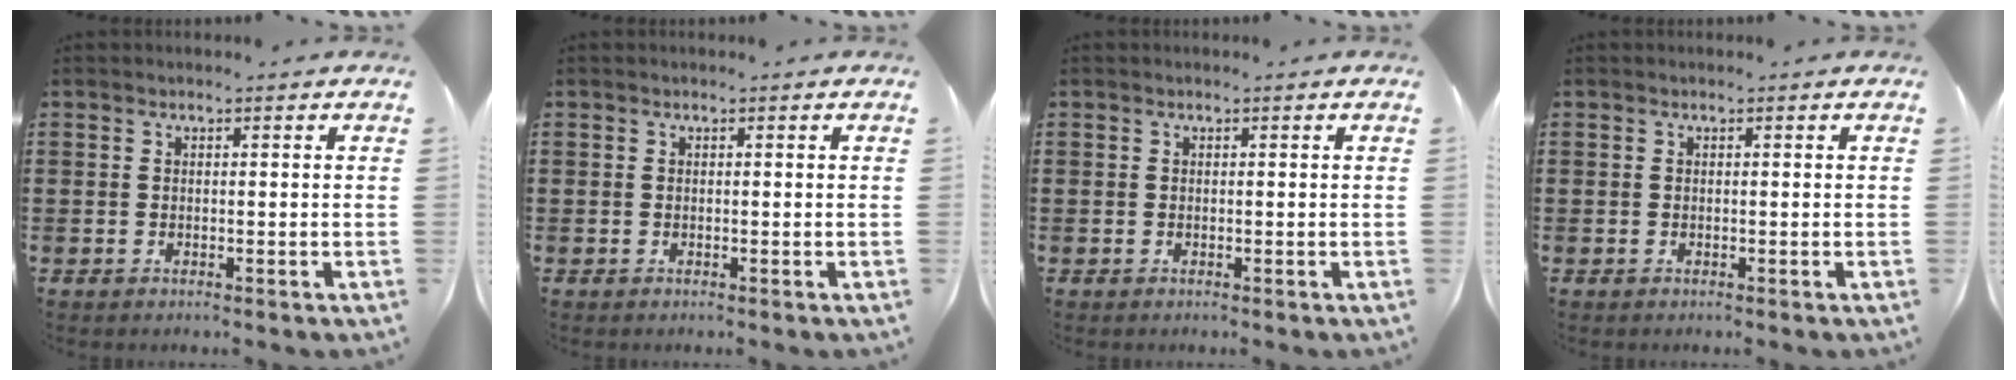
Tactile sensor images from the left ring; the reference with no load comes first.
{"total": 0.0}
{"total": 0.0}
{"total": 0.0}